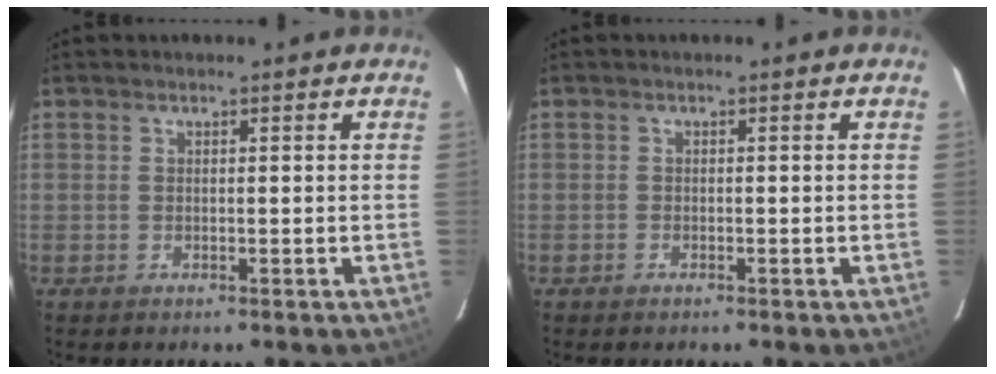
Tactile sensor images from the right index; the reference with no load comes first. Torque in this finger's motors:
{"motor_torque": [0.09, -0.09, -0.15, -0.05]}